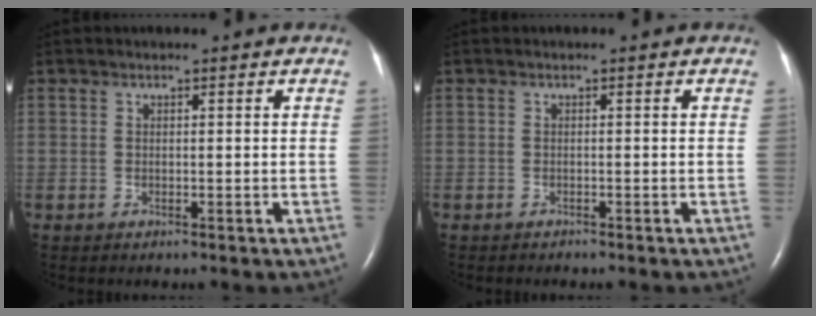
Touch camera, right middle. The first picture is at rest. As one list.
[{"total": 0.6, "force": [-0.6, 0.1, 0.1], "torque": [-0.010, -0.004, -0.010]}]